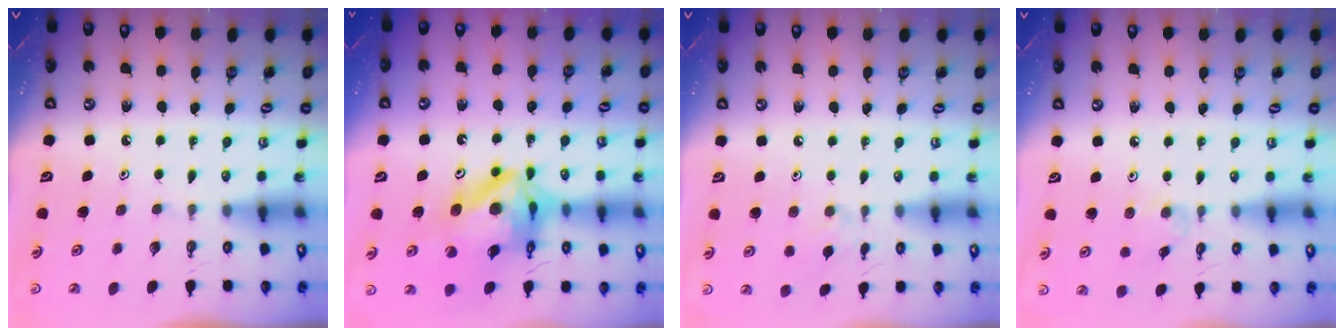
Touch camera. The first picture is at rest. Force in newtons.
{"total": 17.8, "press": 17.7, "slide": 2.3}
{"total": 3.8, "press": 3.7, "slide": 0.5}
{"total": 3.0, "press": 3.0, "slide": 0.5}